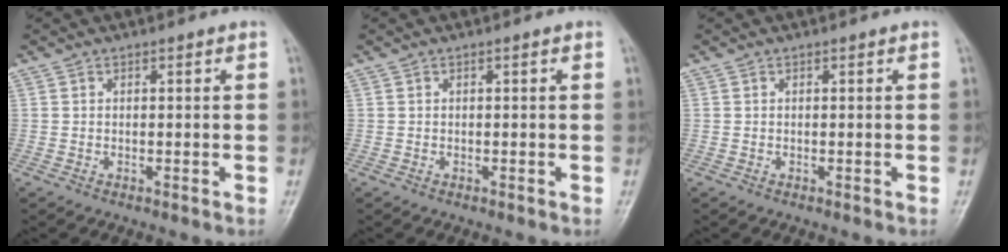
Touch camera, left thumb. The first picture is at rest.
{"total": 0.0}
{"total": 0.0}